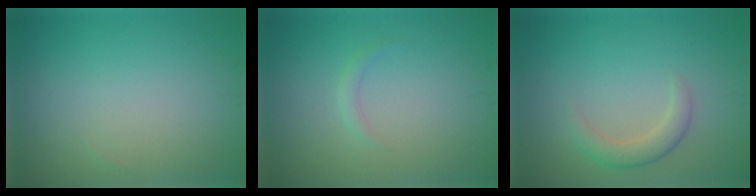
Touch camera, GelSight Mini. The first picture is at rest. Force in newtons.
{"total": 0.8, "press": 0.8, "slide": 0.0}
{"total": 2.3, "press": 2.3, "slide": 0.1}